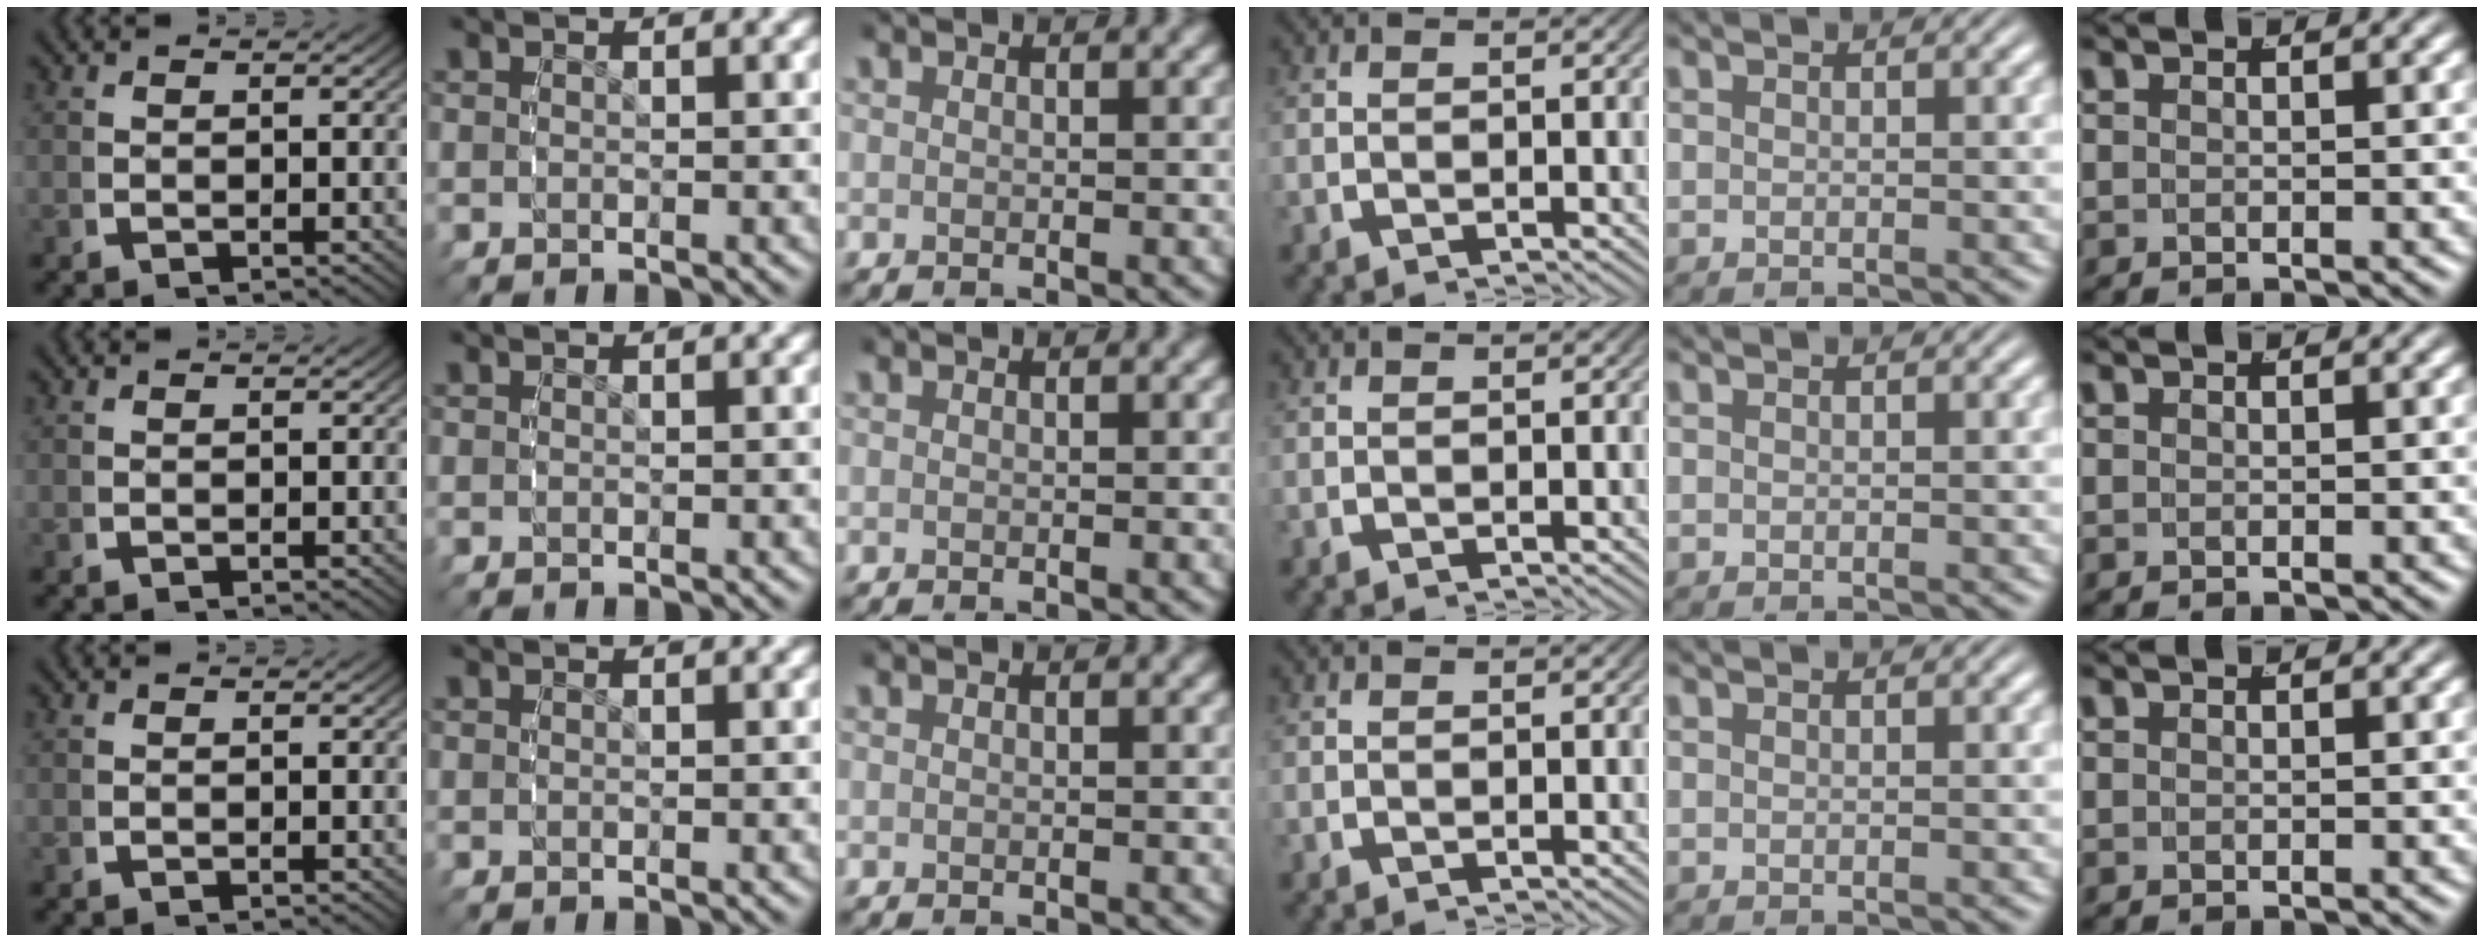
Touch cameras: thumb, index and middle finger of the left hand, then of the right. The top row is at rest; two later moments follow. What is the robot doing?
{"motion": "reach", "object": "backpack"}